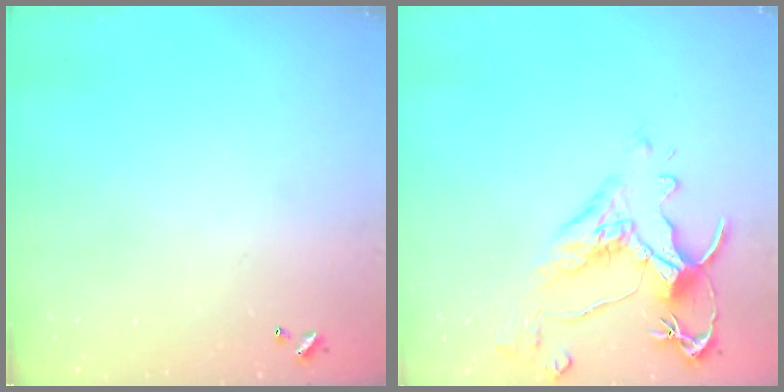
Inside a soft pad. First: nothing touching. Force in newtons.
{"total": 3.5, "press": 3.2, "slide": 1.5}